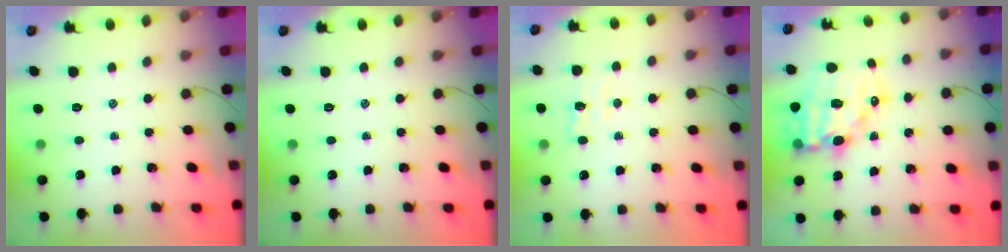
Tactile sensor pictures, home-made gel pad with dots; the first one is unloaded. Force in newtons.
{"total": 0.0}
{"total": 4.7, "press": 4.6, "slide": 1.0}
{"total": 15.9, "press": 15.4, "slide": 3.8}